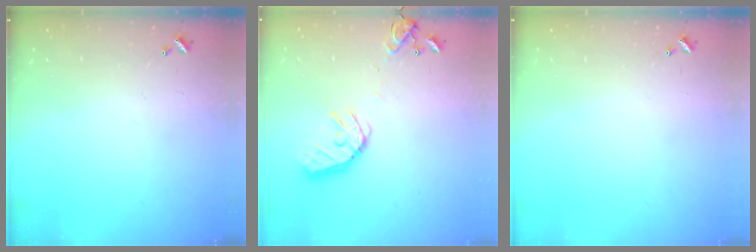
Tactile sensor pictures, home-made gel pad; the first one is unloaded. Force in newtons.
{"total": 15.8, "press": 15.5, "slide": 2.5}
{"total": 0.0}